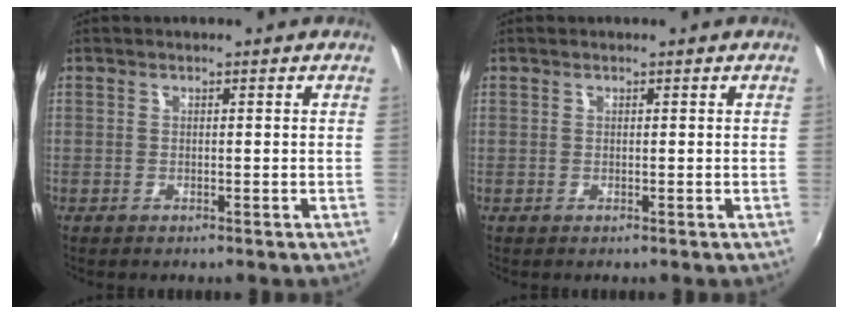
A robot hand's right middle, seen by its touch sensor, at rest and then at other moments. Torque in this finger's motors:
{"motor_torque": [-1.05, 0.84, -0.55, -0.17]}